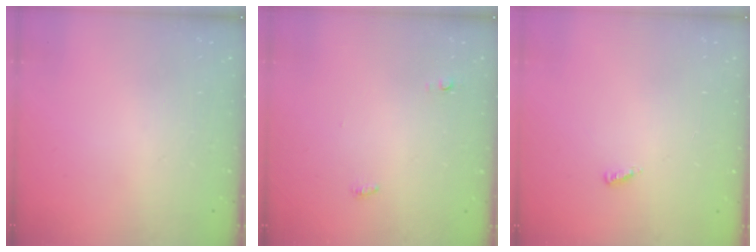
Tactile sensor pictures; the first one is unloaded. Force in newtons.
{"total": 7.3, "press": 3.8, "slide": 6.3}
{"total": 3.2, "press": 3.2, "slide": 0.5}